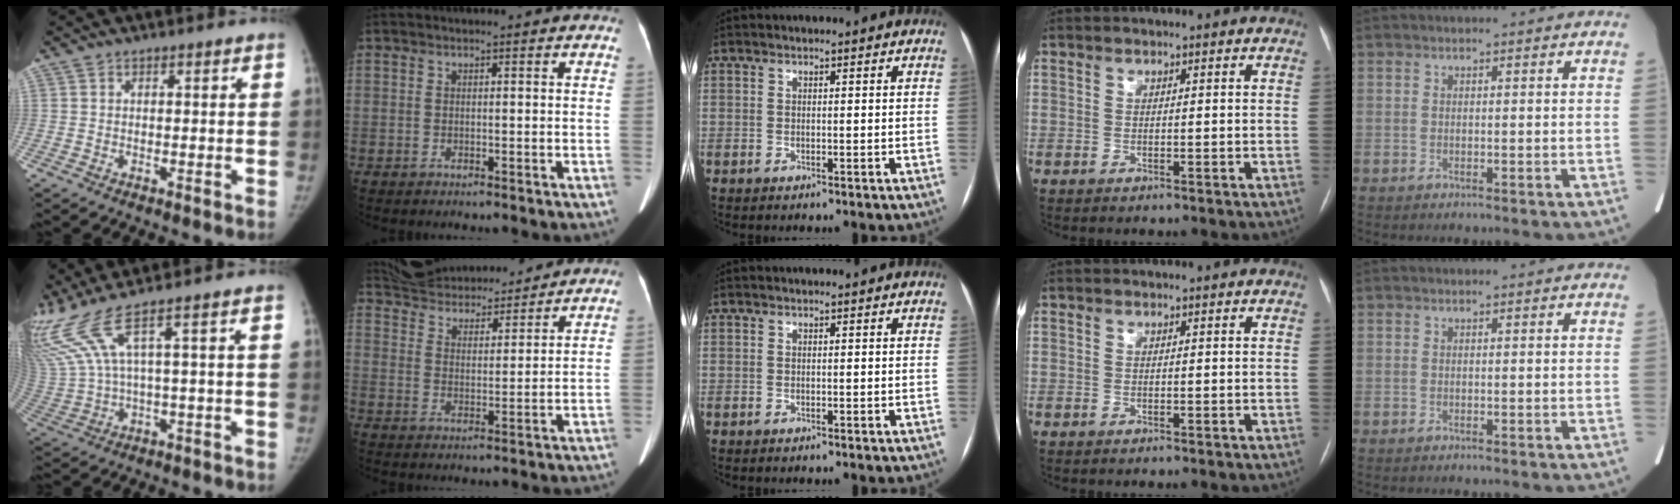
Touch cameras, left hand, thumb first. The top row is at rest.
{"thumb": {"total": 9.9, "force": [6.1, -1.6, 7.7], "torque": [-0.201, -0.015, 0.141]}, "index": {"total": 14.8, "force": [13.9, 3.2, 3.8], "torque": [-0.069, 0.026, 0.223]}}